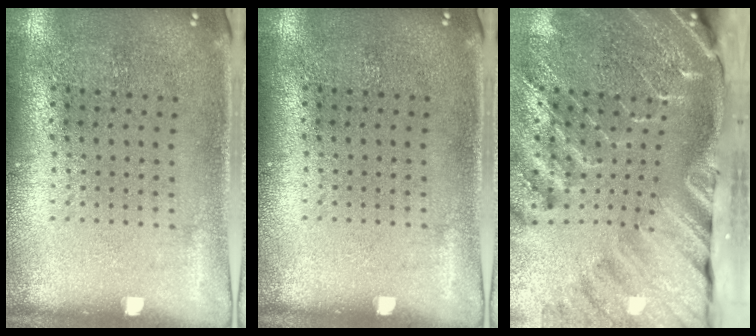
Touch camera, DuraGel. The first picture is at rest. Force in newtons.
{"total": 0.0}
{"total": 4.0, "press": 3.2, "slide": 2.4}